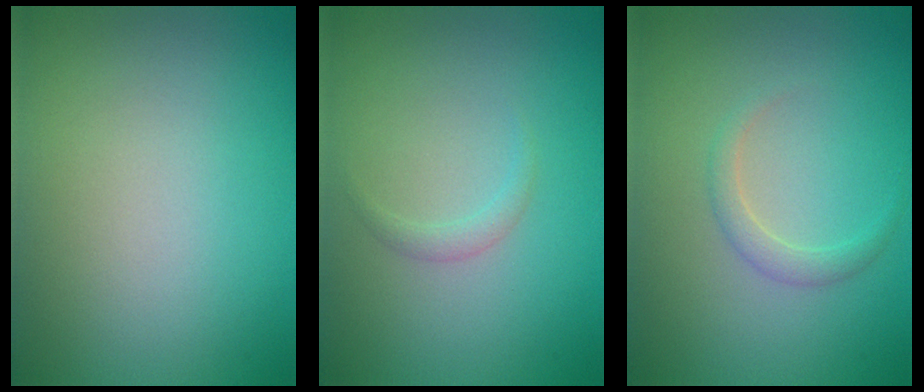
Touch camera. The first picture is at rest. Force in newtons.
{"total": 0.9, "press": 0.9, "slide": 0.0}
{"total": 1.4, "press": 1.4, "slide": 0.1}